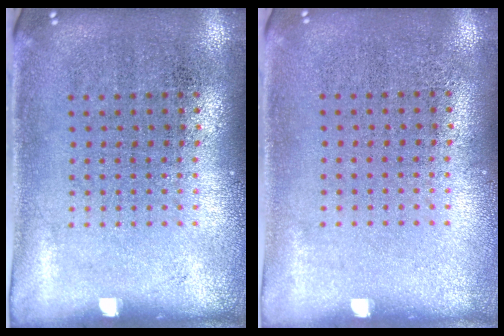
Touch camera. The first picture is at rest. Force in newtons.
{"total": 0.0}